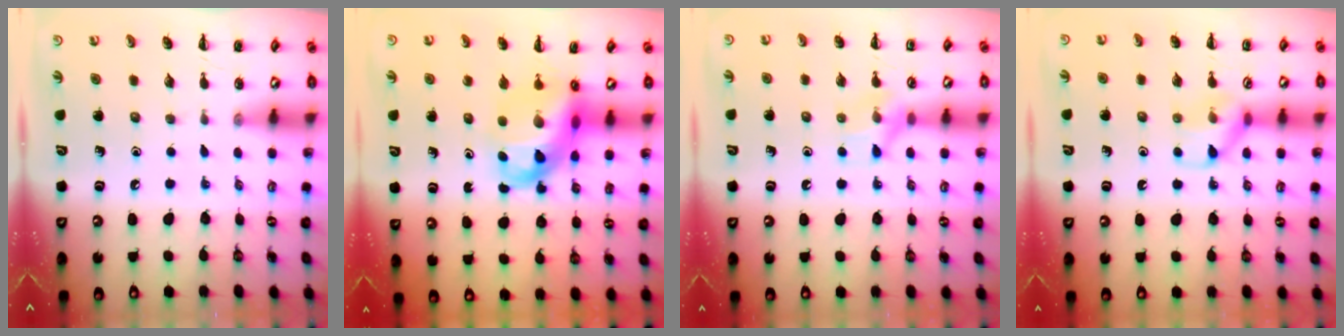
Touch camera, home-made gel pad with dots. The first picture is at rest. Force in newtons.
{"total": 11.9, "press": 11.5, "slide": 3.1}
{"total": 8.2, "press": 8.1, "slide": 0.9}
{"total": 9.1, "press": 9.1, "slide": 0.6}